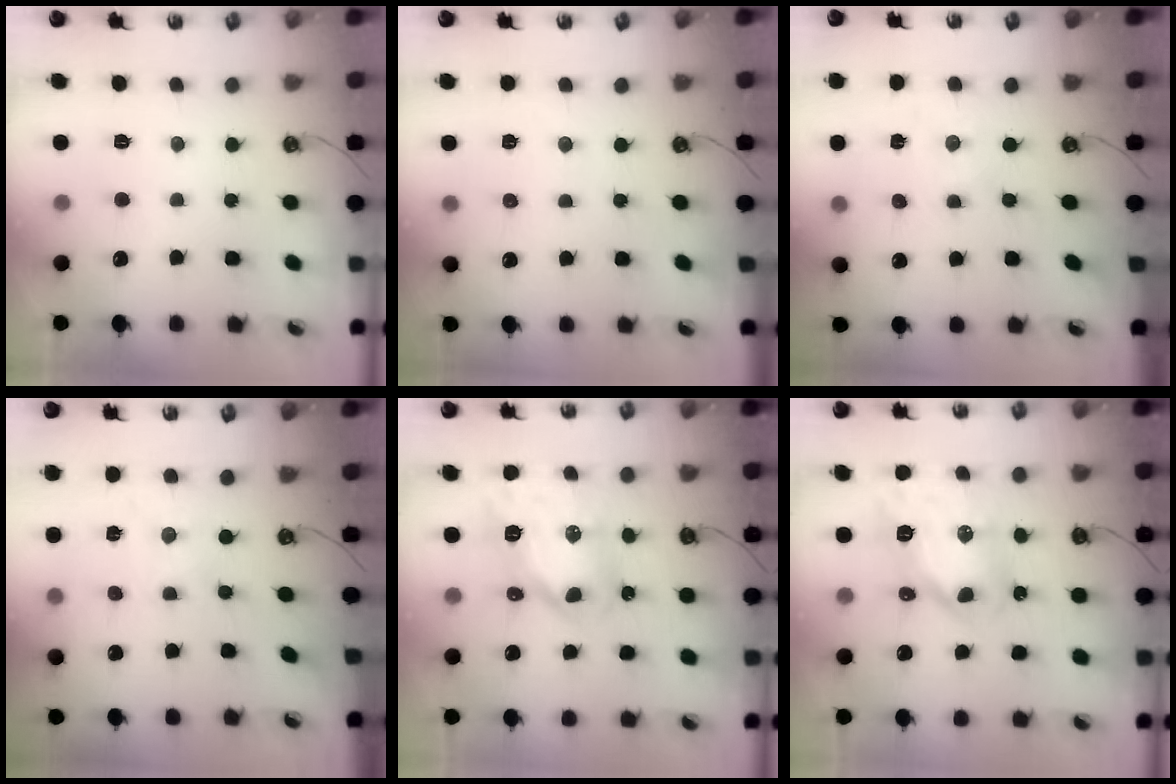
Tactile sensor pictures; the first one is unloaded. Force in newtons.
{"total": 4.0, "press": 4.0, "slide": 0.5}
{"total": 0.0}
{"total": 0.0}
{"total": 10.7, "press": 10.7, "slide": 0.5}
{"total": 10.7, "press": 10.7, "slide": 0.5}